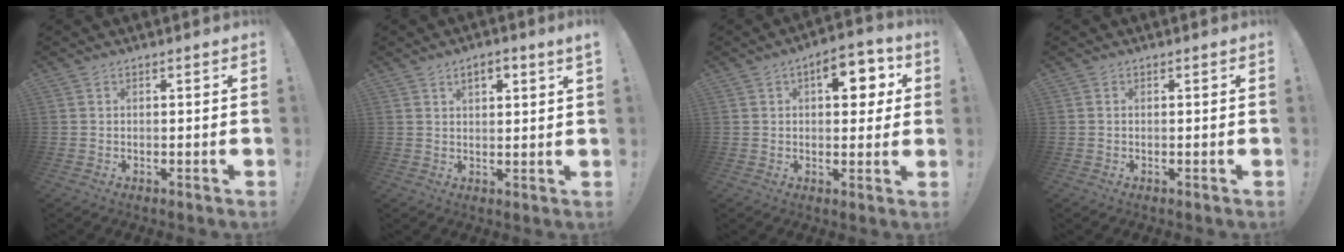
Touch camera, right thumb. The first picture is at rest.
{"total": 3.7, "force": [2.0, 1.1, 3.0], "torque": [-0.053, -0.004, 0.033]}
{"total": 9.8, "force": [3.4, 5.4, 7.4], "torque": [-0.082, -0.003, 0.051]}
{"total": 0.0}